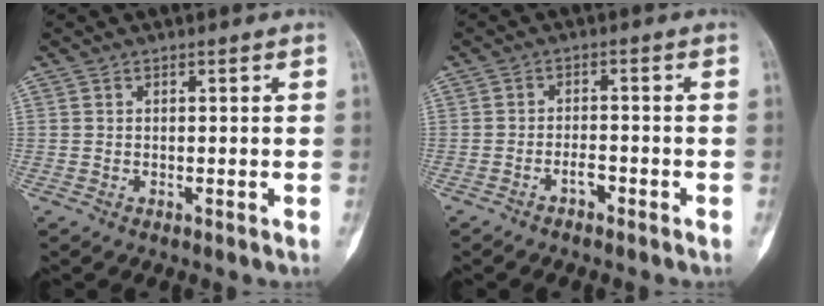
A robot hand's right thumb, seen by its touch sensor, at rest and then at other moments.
{"total": 2.3, "force": [-1.6, 0.9, 1.3], "torque": [-0.024, 0.013, -0.031]}